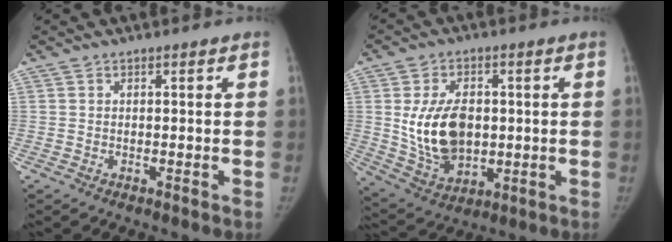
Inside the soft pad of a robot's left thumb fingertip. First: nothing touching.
{"total": 13.8, "force": [0.9, 9.1, 10.4], "torque": [-0.158, -0.013, 0.032]}